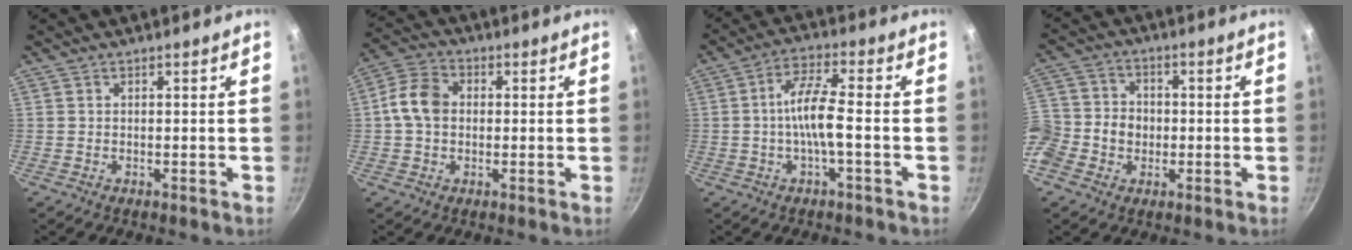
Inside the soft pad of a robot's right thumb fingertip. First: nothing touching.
{"total": 8.1, "force": [0.3, 6.2, 5.2], "torque": [-0.087, 0.019, -0.008]}
{"total": 7.5, "force": [-1.3, 1.5, 7.2], "torque": [-0.146, 0.026, -0.033]}
{"total": 14.3, "force": [-2.8, 12.2, 6.8], "torque": [-0.135, 0.035, -0.065]}